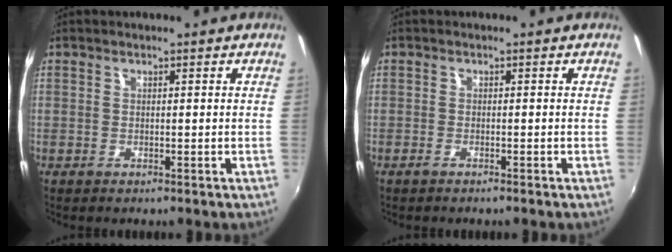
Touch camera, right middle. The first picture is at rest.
{"total": 1.1, "force": [-0.9, 0.1, 0.5], "torque": [-0.014, -0.001, -0.020]}